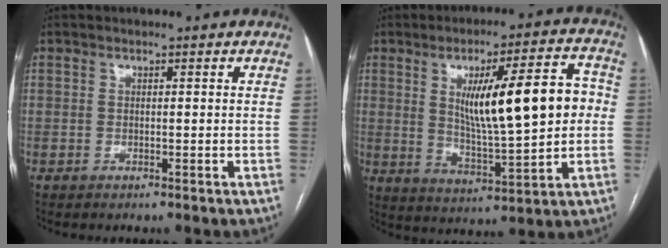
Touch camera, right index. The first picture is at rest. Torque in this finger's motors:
{"motor_torque": [1.74, 0.40, 0.53, 0.14]}